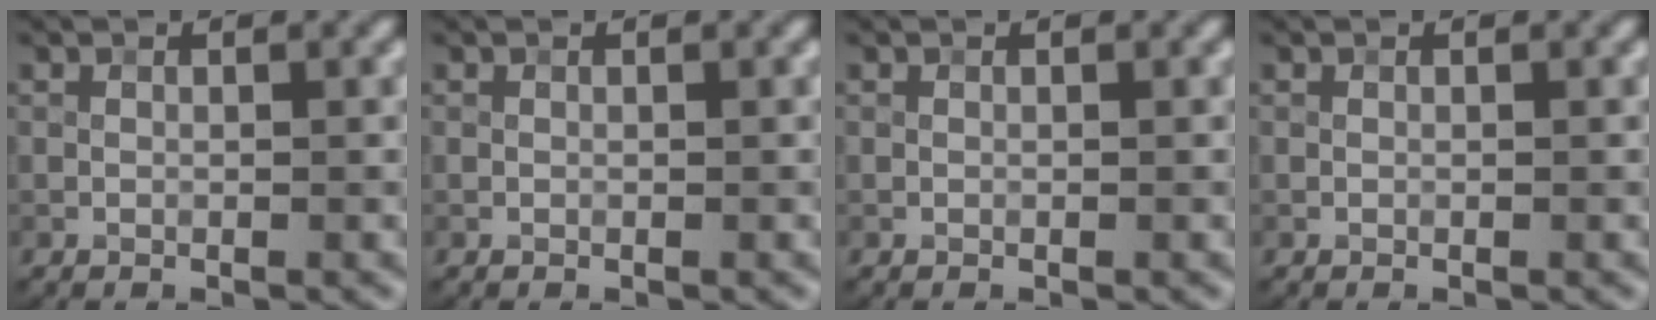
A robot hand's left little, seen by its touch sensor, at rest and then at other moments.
{"total": 0.0}
{"total": 0.0}
{"total": 0.0}